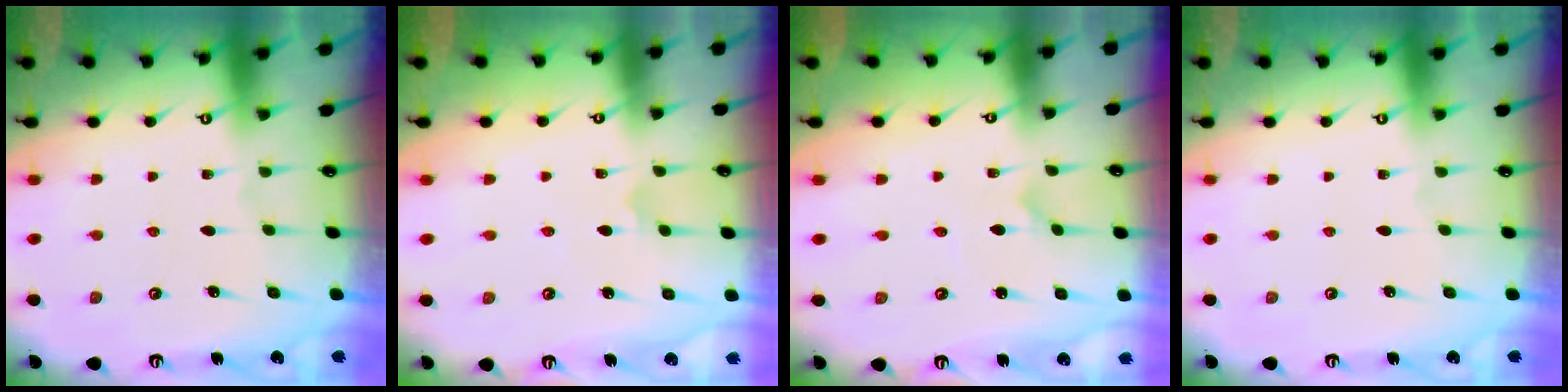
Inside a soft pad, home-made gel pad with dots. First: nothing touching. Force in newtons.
{"total": 2.5, "press": 2.5, "slide": 0.2}
{"total": 0.7, "press": 0.7, "slide": 0.1}
{"total": 0.0}